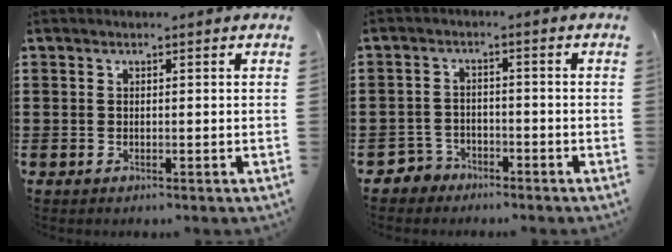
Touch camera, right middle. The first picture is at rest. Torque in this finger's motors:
{"motor_torque": [1.01, 0.26, 0.00, -0.03]}